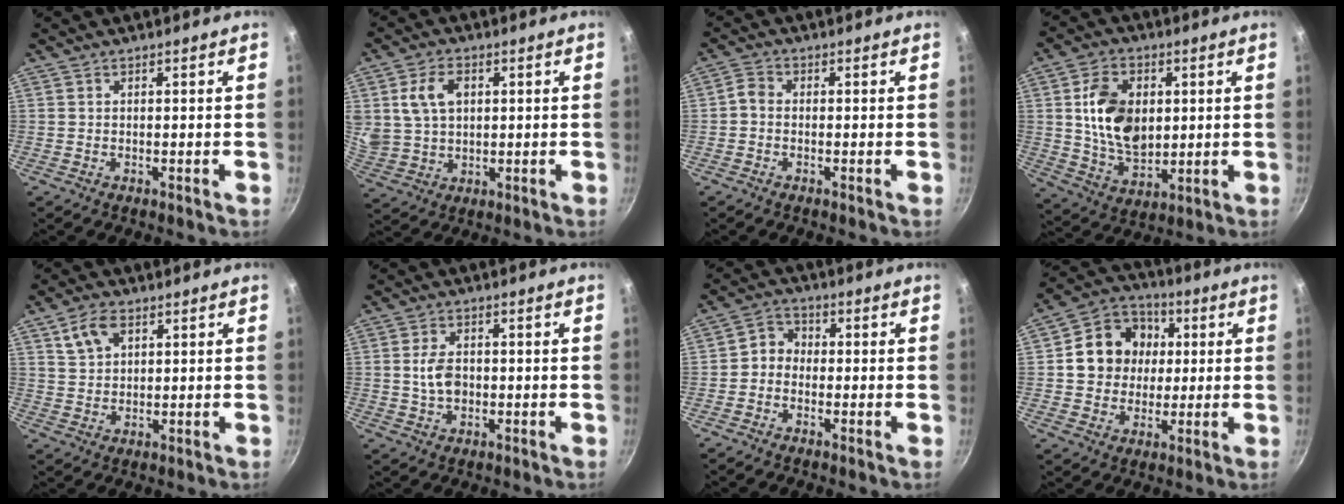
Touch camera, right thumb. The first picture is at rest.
{"total": 9.4, "force": [2.5, 6.7, 6.1], "torque": [-0.101, -0.003, 0.052]}
{"total": 2.1, "force": [-0.9, 1.5, 1.2], "torque": [-0.032, 0.011, -0.027]}
{"total": 13.9, "force": [2.2, 9.5, 9.9], "torque": [-0.153, -0.014, 0.044]}
{"total": 5.9, "force": [2.8, 3.7, 3.6], "torque": [-0.055, -0.002, 0.053]}
{"total": 5.1, "force": [-0.1, 3.5, 3.7], "torque": [-0.057, 0.005, -0.004]}
{"total": 4.1, "force": [-0.9, 3.5, 1.9], "torque": [-0.011, 0.019, -0.031]}
{"total": 13.4, "force": [1.9, 11.7, 6.2], "torque": [-0.073, 0.019, 0.023]}